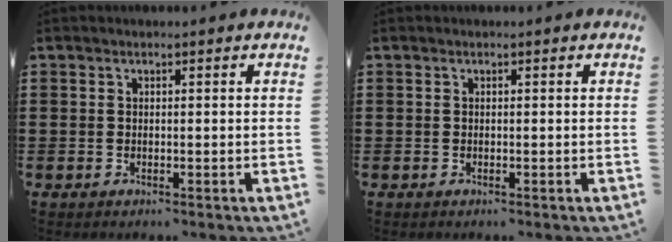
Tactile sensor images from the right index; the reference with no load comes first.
{"total": 0.0}